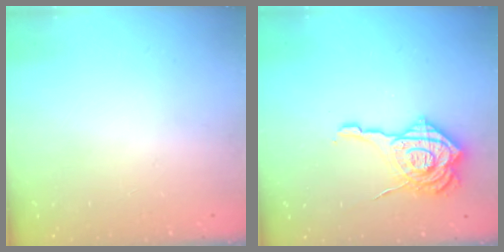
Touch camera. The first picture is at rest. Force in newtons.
{"total": 18.1, "press": 18.0, "slide": 1.5}